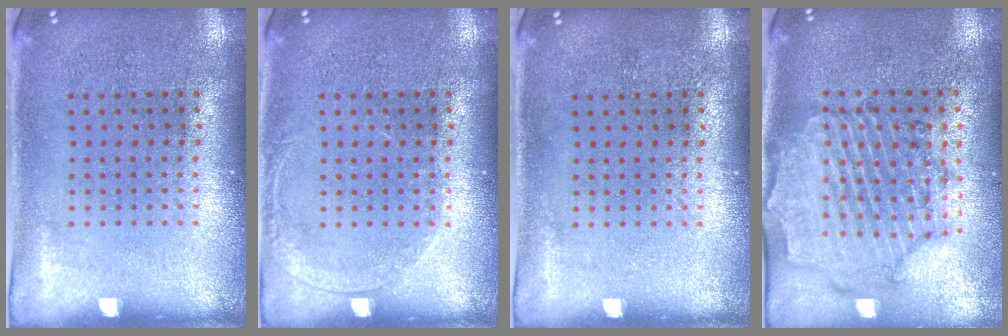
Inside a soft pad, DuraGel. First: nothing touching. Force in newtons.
{"total": 1.0, "press": 1.0, "slide": 0.2}
{"total": 0.0}
{"total": 1.6, "press": 1.6, "slide": 0.3}